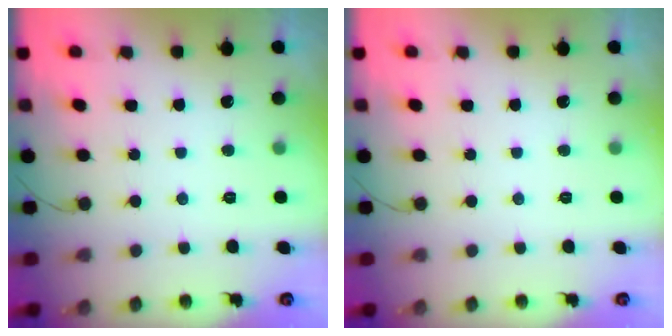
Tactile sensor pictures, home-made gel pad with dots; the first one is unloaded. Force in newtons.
{"total": 0.0}